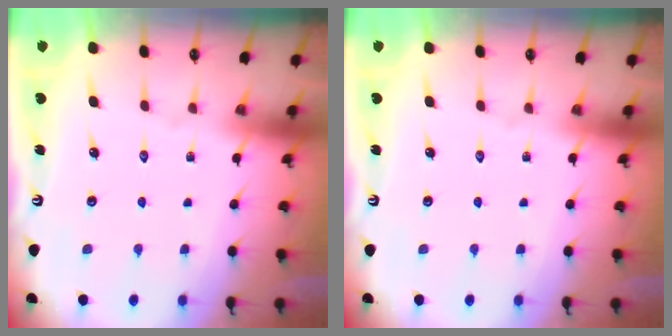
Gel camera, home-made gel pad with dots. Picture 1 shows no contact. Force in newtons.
{"total": 0.0}